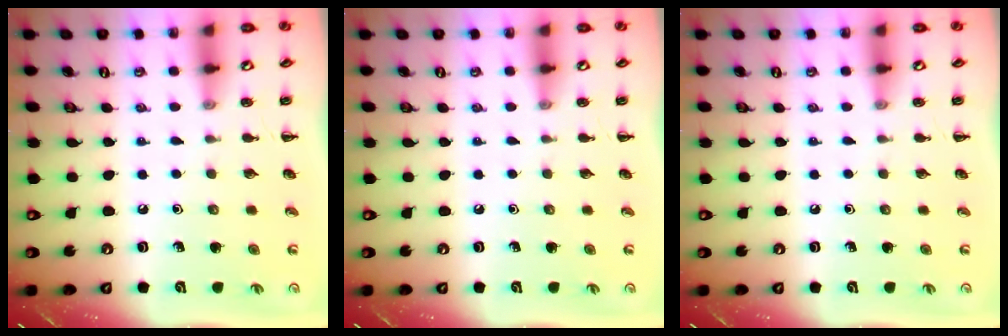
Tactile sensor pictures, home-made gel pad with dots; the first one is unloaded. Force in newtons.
{"total": 0.0}
{"total": 0.0}